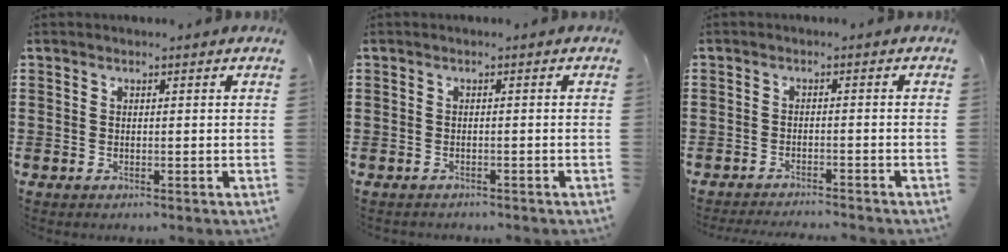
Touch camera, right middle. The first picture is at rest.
{"total": 0.5, "force": [-0.5, 0.1, -0.1], "torque": [0.001, 0.002, -0.012]}
{"total": 2.0, "force": [-2.0, 0.0, 0.1], "torque": [-0.005, 0.003, -0.041]}